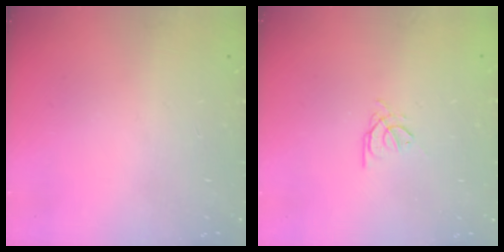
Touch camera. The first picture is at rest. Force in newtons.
{"total": 0.7, "press": 0.6, "slide": 0.3}